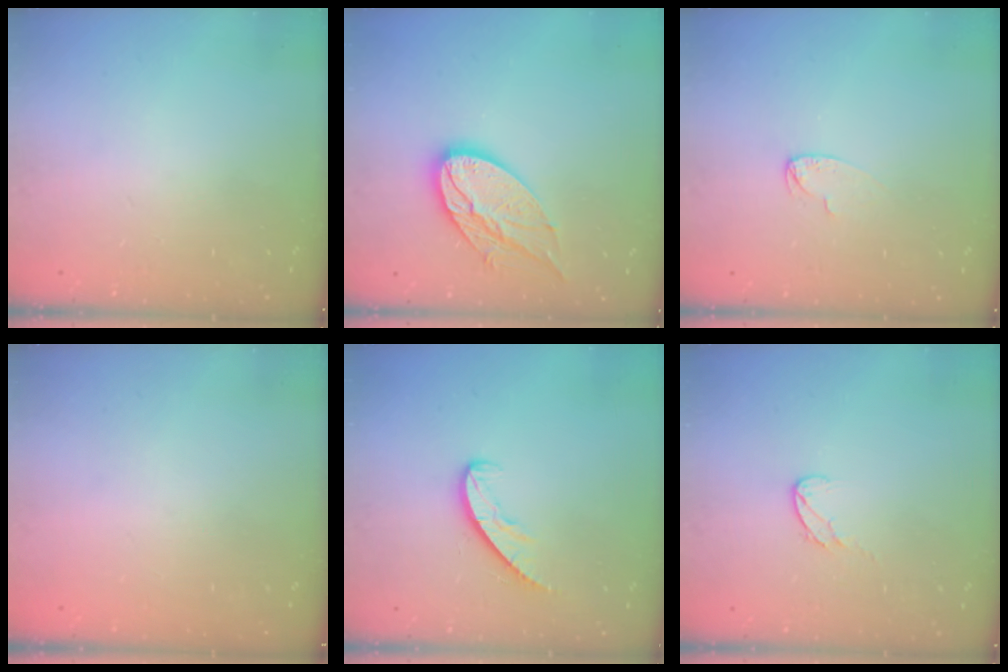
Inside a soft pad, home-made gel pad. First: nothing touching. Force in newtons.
{"total": 15.3, "press": 15.3, "slide": 1.1}
{"total": 3.8, "press": 3.8, "slide": 0.4}
{"total": 0.0}
{"total": 6.3, "press": 6.3, "slide": 0.4}
{"total": 5.9, "press": 5.9, "slide": 0.4}